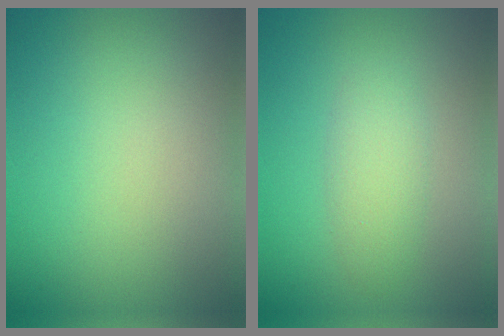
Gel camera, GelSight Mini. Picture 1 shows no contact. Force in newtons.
{"total": 2.4, "press": 2.4, "slide": 0.0}